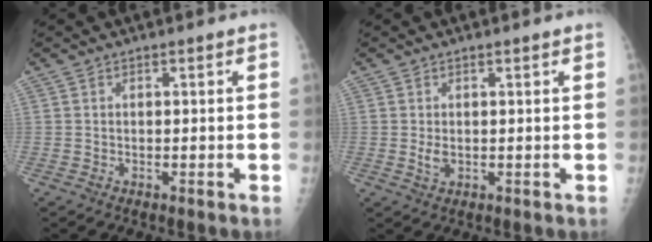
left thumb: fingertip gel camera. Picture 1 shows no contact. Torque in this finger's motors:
{"motor_torque": [-0.18, 0.21, 0.32, 0.05, 0.05]}